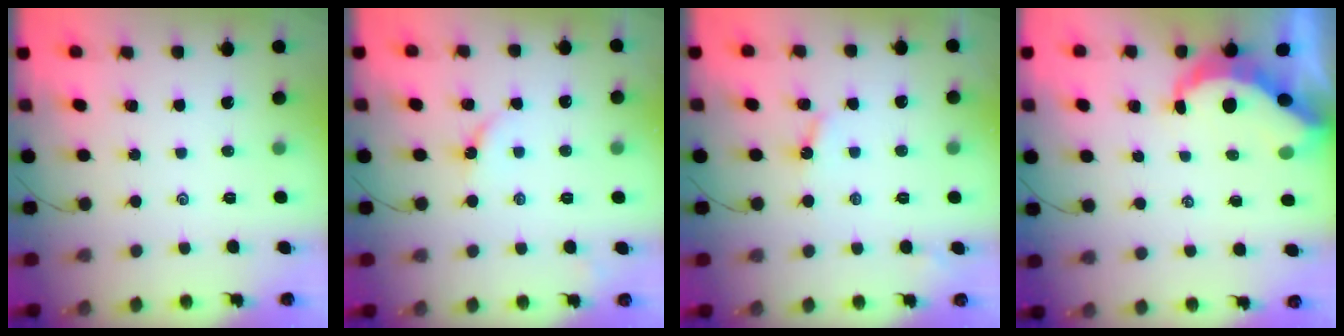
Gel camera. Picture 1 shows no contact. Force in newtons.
{"total": 3.4, "press": 3.3, "slide": 0.6}
{"total": 3.4, "press": 3.4, "slide": 0.4}
{"total": 6.3, "press": 6.3, "slide": 0.8}